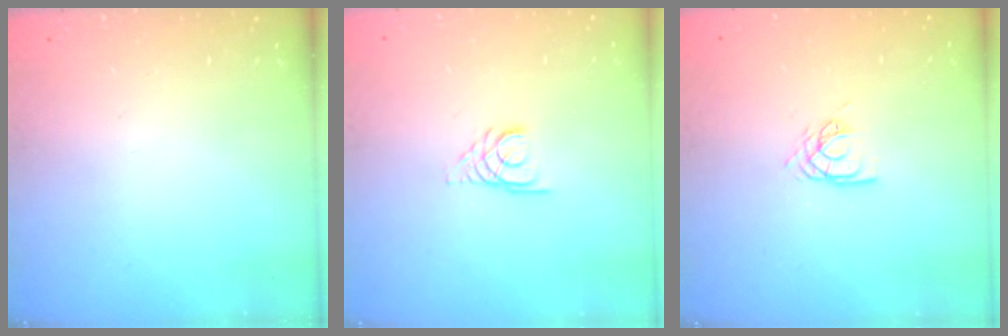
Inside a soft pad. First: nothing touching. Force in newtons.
{"total": 2.7, "press": 2.7, "slide": 0.3}
{"total": 6.0, "press": 6.0, "slide": 0.5}